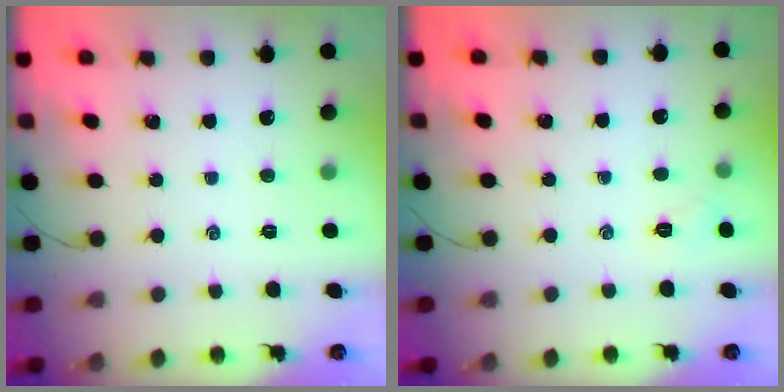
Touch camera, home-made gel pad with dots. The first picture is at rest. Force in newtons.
{"total": 4.0, "press": 3.9, "slide": 1.2}